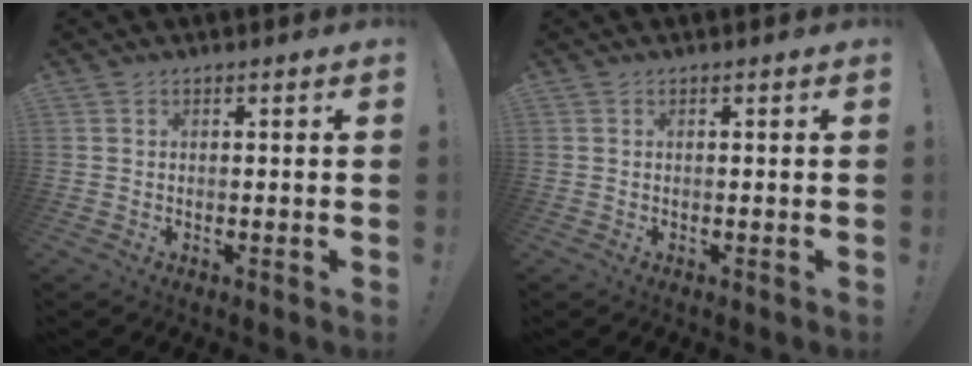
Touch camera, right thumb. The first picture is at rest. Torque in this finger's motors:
{"motor_torque": [-0.06, 0.07, -0.07, 0.07, 0.01]}